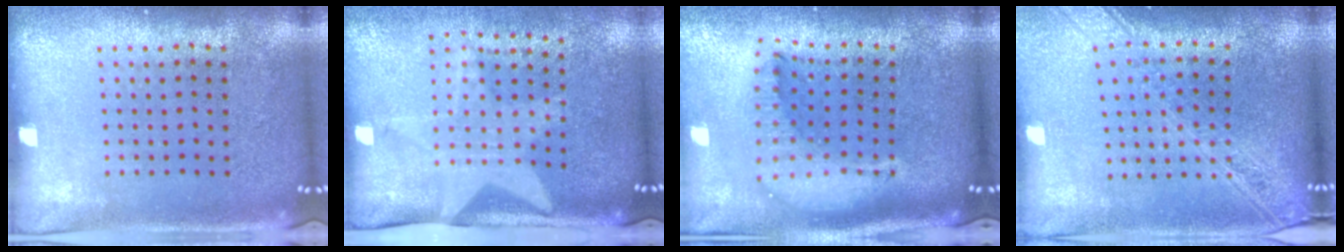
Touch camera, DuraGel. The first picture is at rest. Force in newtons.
{"total": 2.1, "press": 1.5, "slide": 1.4}
{"total": 2.2, "press": 1.7, "slide": 1.4}
{"total": 2.2, "press": 1.9, "slide": 1.2}